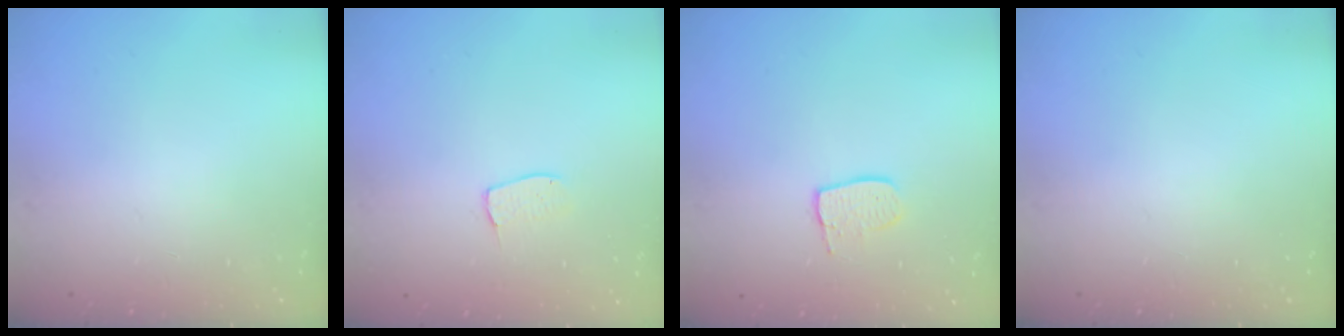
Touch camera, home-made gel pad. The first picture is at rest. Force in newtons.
{"total": 3.8, "press": 3.8, "slide": 0.2}
{"total": 6.3, "press": 6.3, "slide": 0.4}
{"total": 0.0}